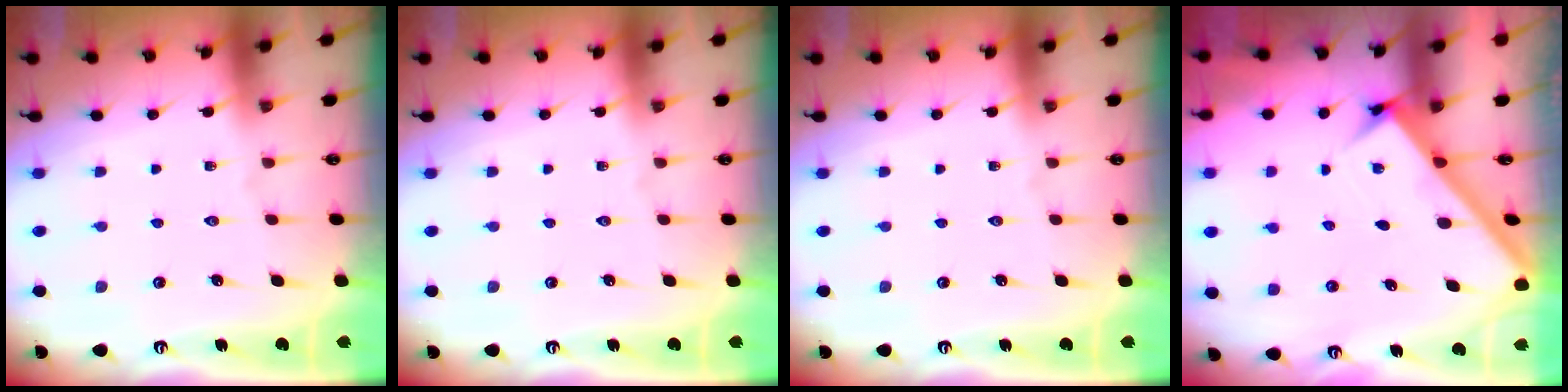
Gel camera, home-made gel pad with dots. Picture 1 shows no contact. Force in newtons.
{"total": 0.0}
{"total": 0.0}
{"total": 2.4, "press": 2.4, "slide": 0.3}